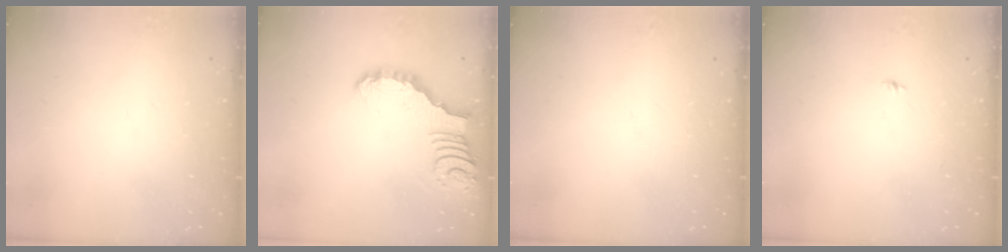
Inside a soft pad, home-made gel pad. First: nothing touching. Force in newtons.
{"total": 3.6, "press": 3.6, "slide": 0.1}
{"total": 0.0}
{"total": 4.2, "press": 4.2, "slide": 0.4}